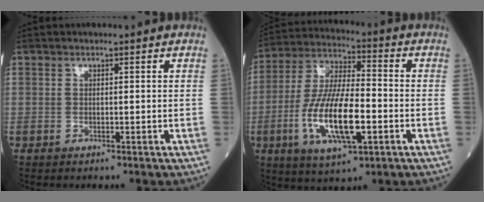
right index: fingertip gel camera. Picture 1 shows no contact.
{"total": 15.2, "force": [-4.2, 4.2, 14.0], "torque": [-0.284, -0.006, -0.075]}